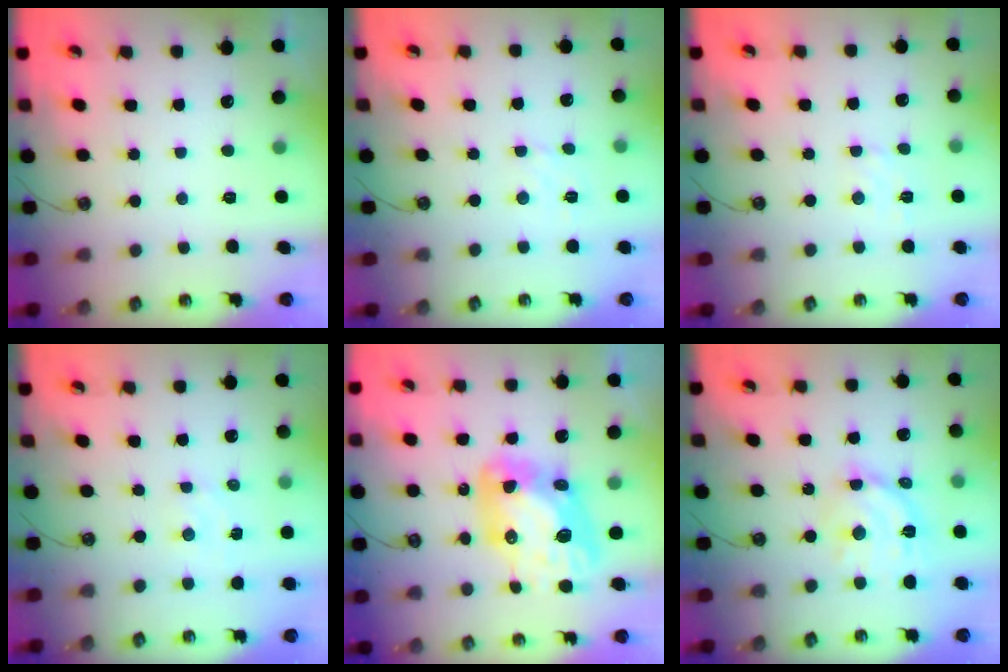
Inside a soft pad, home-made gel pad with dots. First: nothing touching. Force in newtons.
{"total": 1.8, "press": 1.7, "slide": 0.6}
{"total": 3.6, "press": 3.5, "slide": 0.5}
{"total": 1.8, "press": 1.8, "slide": 0.3}
{"total": 14.9, "press": 14.8, "slide": 1.5}
{"total": 12.9, "press": 12.8, "slide": 0.9}